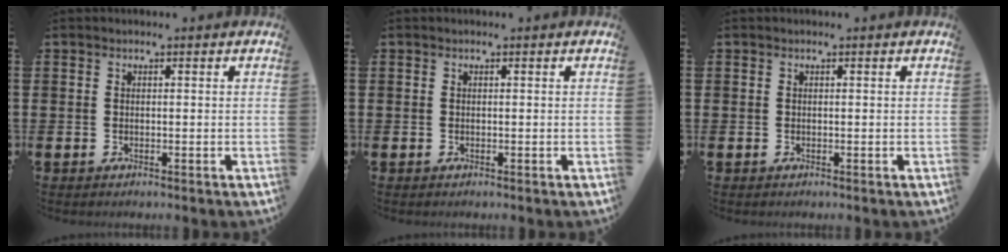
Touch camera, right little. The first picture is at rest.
{"total": 0.0}
{"total": 0.0}